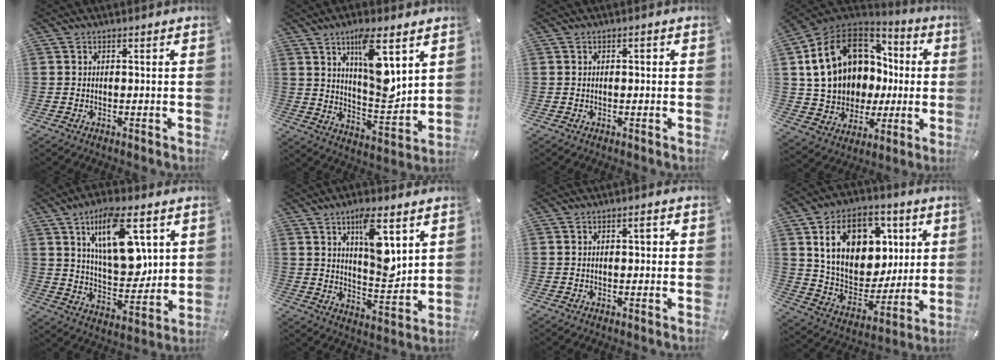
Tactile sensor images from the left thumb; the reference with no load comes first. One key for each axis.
{"total": 13.7, "fx": 7.1, "fy": 4.8, "fz": 10.7, "tx": -0.160, "ty": -0.042, "tz": 0.118}
{"total": 1.0, "fx": 0.0, "fy": 0.7, "fz": 0.8, "tx": -0.016, "ty": 0.004, "tz": -0.003}
{"total": 17.1, "fx": 4.9, "fy": 13.7, "fz": 8.9, "tx": -0.186, "ty": -0.035, "tz": 0.107}
{"total": 17.1, "fx": 7.5, "fy": 8.5, "fz": 12.8, "tx": -0.215, "ty": -0.020, "tz": 0.124}
{"total": 12.5, "fx": 6.1, "fy": 5.0, "fz": 9.8, "tx": -0.147, "ty": -0.038, "tz": 0.099}
{"total": 2.3, "fx": 0.3, "fy": 1.2, "fz": 1.9, "tx": -0.031, "ty": 0.005, "tz": 0.001}
{"total": 19.4, "fx": 6.7, "fy": 14.4, "fz": 11.1, "tx": -0.188, "ty": -0.015, "tz": 0.128}